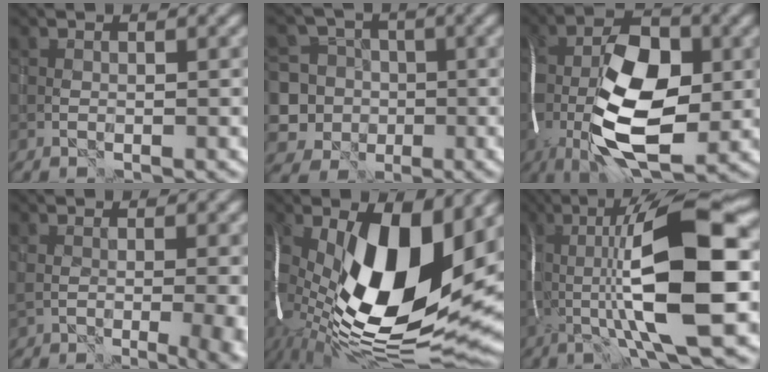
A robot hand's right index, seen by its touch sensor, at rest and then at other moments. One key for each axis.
{"total": 8.3, "fx": -2.2, "fy": 7.7, "fz": 2.1, "tx": -0.042, "ty": 0.002, "tz": -0.062}
{"total": 12.3, "fx": -1.8, "fy": 5.8, "fz": 10.7, "tx": -0.185, "ty": 0.004, "tz": -0.041}
{"total": 6.1, "fx": 0.3, "fy": 2.9, "fz": 5.3, "tx": -0.047, "ty": -0.013, "tz": 0.016}
{"total": 18.4, "fx": 0.2, "fy": 8.9, "fz": 16.1, "tx": -0.288, "ty": -0.008, "tz": -0.007}
{"total": 13.5, "fx": -0.4, "fy": 2.6, "fz": 13.2, "tx": -0.212, "ty": 0.022, "tz": -0.010}